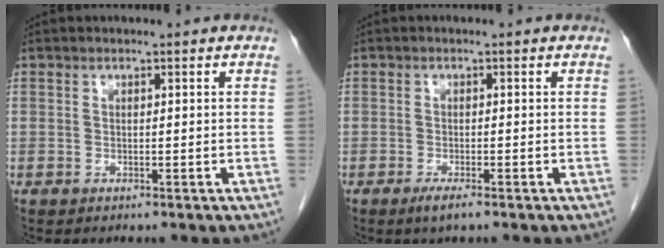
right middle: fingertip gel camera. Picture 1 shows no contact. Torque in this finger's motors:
{"motor_torque": [0.26, -0.08, 0.02, 0.01]}